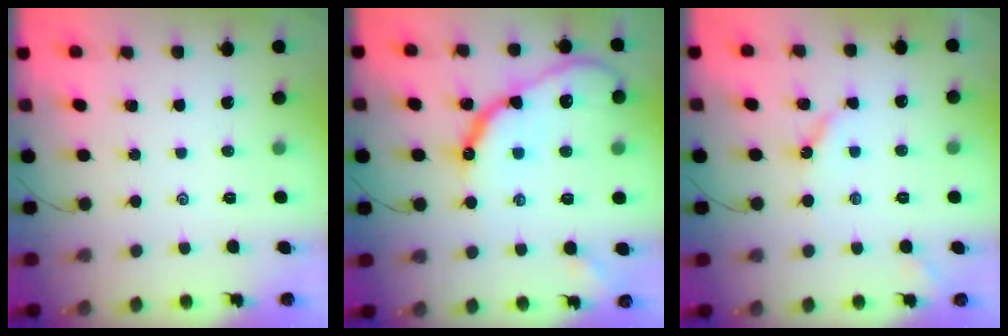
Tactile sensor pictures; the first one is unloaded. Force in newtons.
{"total": 16.2, "press": 16.1, "slide": 1.7}
{"total": 4.5, "press": 4.5, "slide": 0.6}